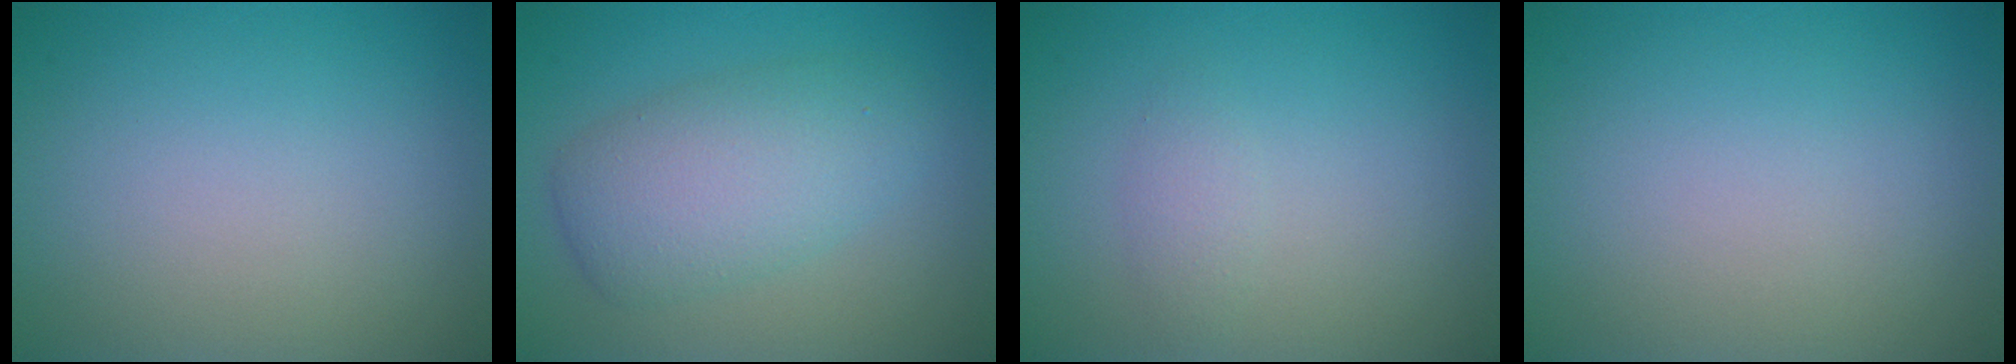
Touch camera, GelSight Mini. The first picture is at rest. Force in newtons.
{"total": 5.4, "press": 5.4, "slide": 0.1}
{"total": 1.1, "press": 1.1, "slide": 0.0}
{"total": 0.0}